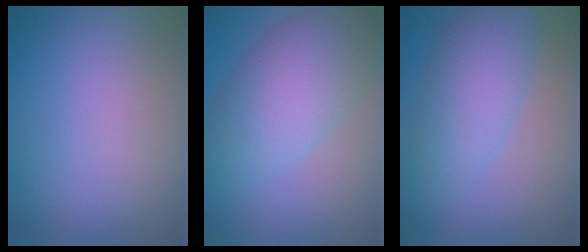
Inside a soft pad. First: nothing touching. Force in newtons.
{"total": 7.0, "press": 7.0, "slide": 0.3}
{"total": 4.8, "press": 4.8, "slide": 0.1}